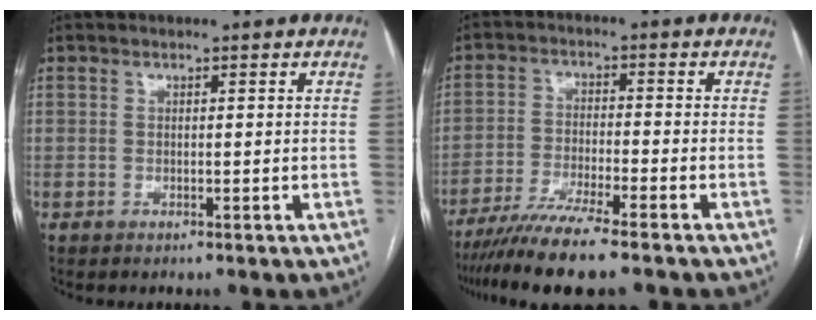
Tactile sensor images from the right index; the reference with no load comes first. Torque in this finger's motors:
{"motor_torque": [0.97, -1.02, 0.42, 0.10]}